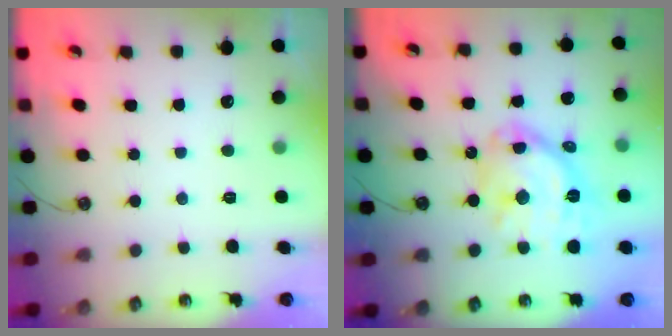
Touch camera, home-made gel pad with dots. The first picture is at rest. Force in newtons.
{"total": 17.6, "press": 17.5, "slide": 1.7}